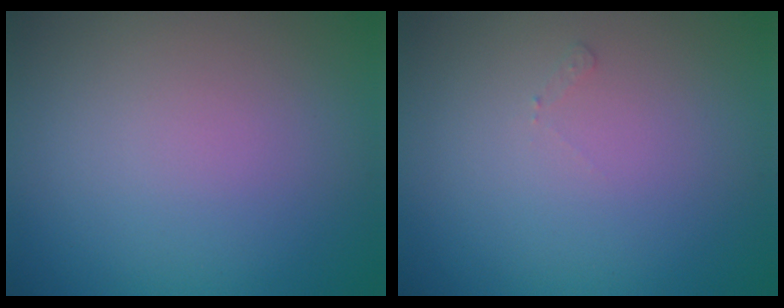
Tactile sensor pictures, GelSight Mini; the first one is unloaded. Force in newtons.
{"total": 0.5, "press": 0.5, "slide": 0.2}